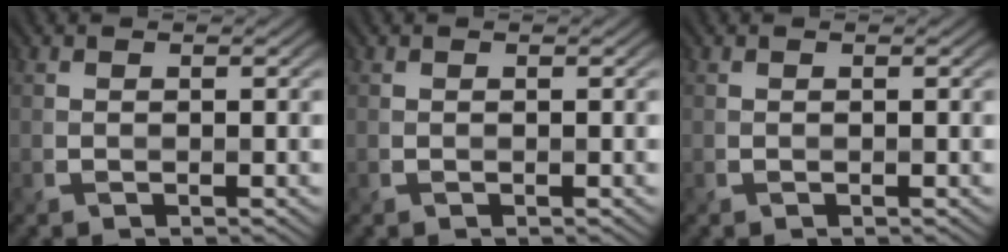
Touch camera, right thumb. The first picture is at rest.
{"total": 0.0}
{"total": 0.0}